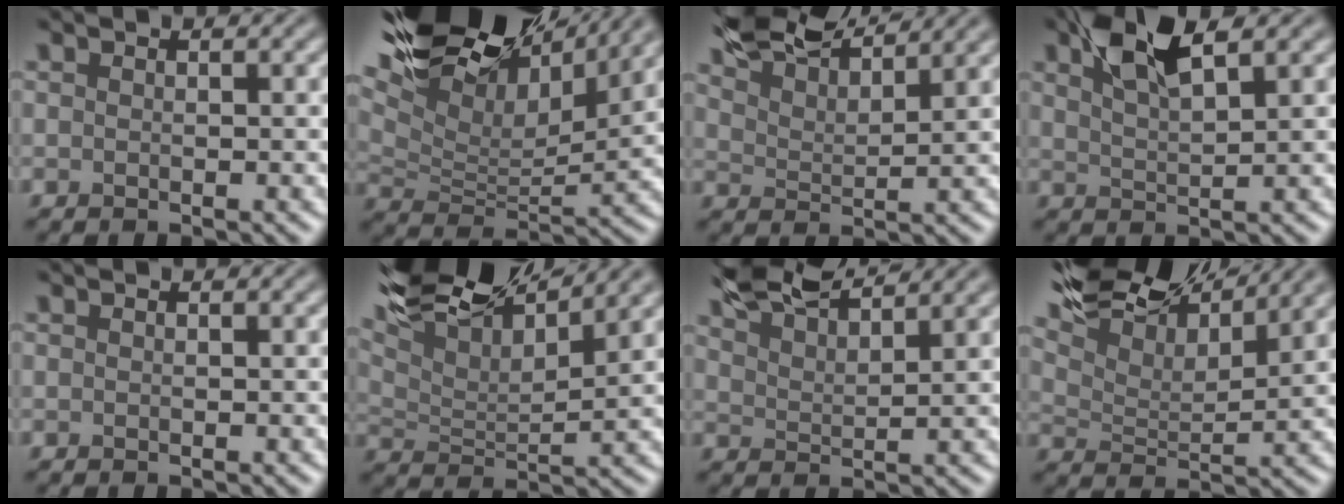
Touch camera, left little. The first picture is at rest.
{"total": 14.4, "force": [10.5, 5.2, 8.4], "torque": [-0.175, 0.036, 0.156]}
{"total": 7.2, "force": [6.7, 1.1, 2.5], "torque": [-0.057, 0.019, 0.109]}
{"total": 5.1, "force": [3.0, 1.6, 3.8], "torque": [-0.079, 0.013, 0.055]}
{"total": 0.0}
{"total": 11.0, "force": [8.3, 3.0, 6.6], "torque": [-0.129, 0.014, 0.135]}
{"total": 6.6, "force": [5.9, 1.0, 2.6], "torque": [-0.055, 0.019, 0.096]}
{"total": 10.2, "force": [9.0, 2.2, 4.2], "torque": [-0.098, 0.013, 0.139]}